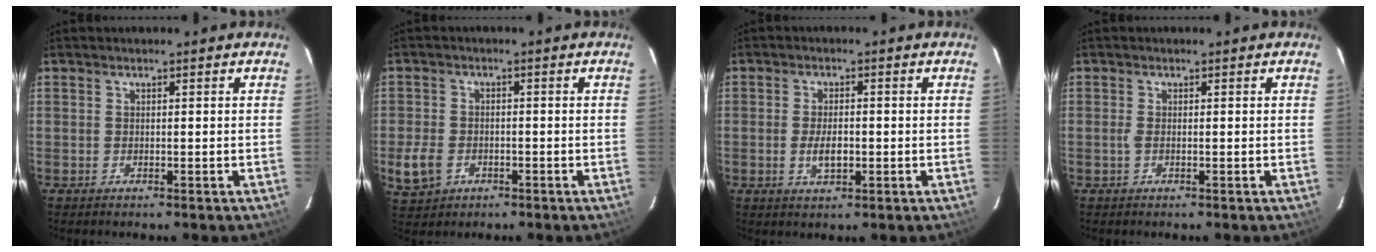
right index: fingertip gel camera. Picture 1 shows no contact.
{"total": 6.4, "force": [-2.3, 5.0, 3.3], "torque": [-0.090, 0.000, -0.037]}
{"total": 4.0, "force": [-0.9, 1.8, 3.5], "torque": [-0.070, -0.003, -0.013]}
{"total": 0.9, "force": [-0.2, 0.2, 0.9], "torque": [-0.019, -0.001, -0.005]}